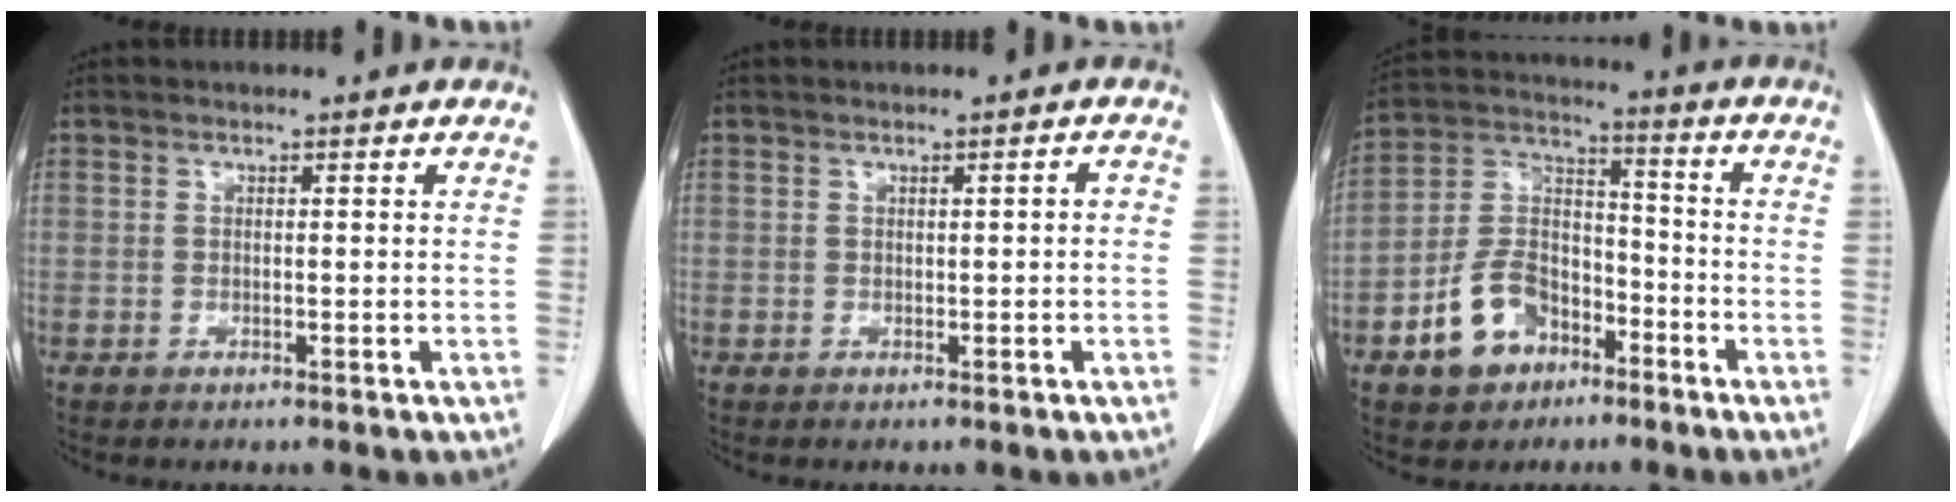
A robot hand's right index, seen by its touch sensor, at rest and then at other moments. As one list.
[{"total": 0.9, "force": [-0.2, 0.3, 0.8], "torque": [-0.009, 0.003, -0.002]}, {"total": 11.2, "force": [-6.1, 7.3, 5.9], "torque": [-0.126, 0.023, -0.106]}]